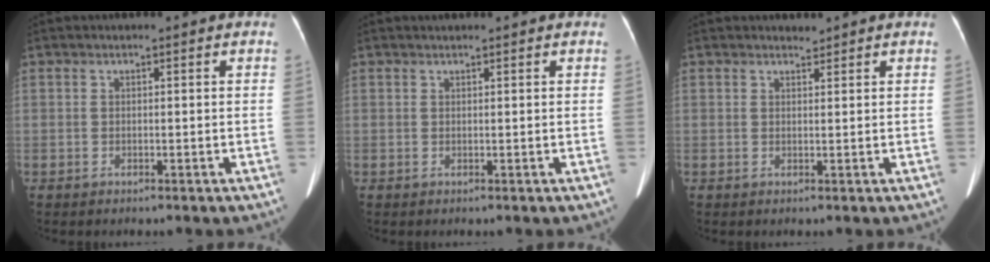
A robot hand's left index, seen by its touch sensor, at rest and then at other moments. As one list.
[{"total": 1.4, "force": [1.2, 0.3, 0.6], "torque": [-0.010, 0.020, 0.020]}, {"total": 0.7, "force": [0.7, 0.1, -0.1], "torque": [-0.008, -0.001, 0.012]}]